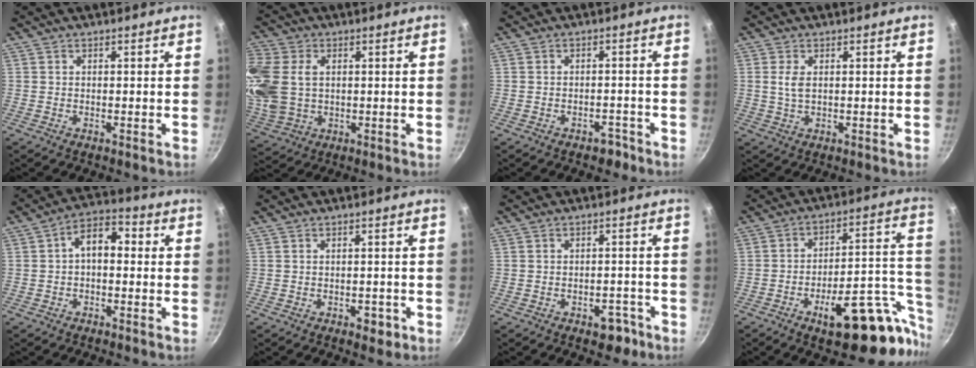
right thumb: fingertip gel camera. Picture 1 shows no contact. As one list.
[{"total": 19.7, "force": [2.3, 14.3, 13.4], "torque": [-0.360, 0.014, 0.059]}, {"total": 2.7, "force": [-1.9, 1.5, 1.0], "torque": [-0.003, 0.017, -0.025]}, {"total": 3.0, "force": [0.6, 1.6, 2.5], "torque": [-0.057, -0.001, 0.014]}, {"total": 6.9, "force": [0.1, 4.2, 5.5], "torque": [-0.068, 0.030, -0.011]}, {"total": 2.7, "force": [-1.4, 1.5, 1.8], "torque": [-0.014, 0.008, -0.015]}, {"total": 4.6, "force": [-2.8, 2.6, 2.6], "torque": [-0.014, 0.024, -0.036]}, {"total": 21.8, "force": [-11.4, 7.4, 17.1], "torque": [-0.137, 0.108, -0.153]}]